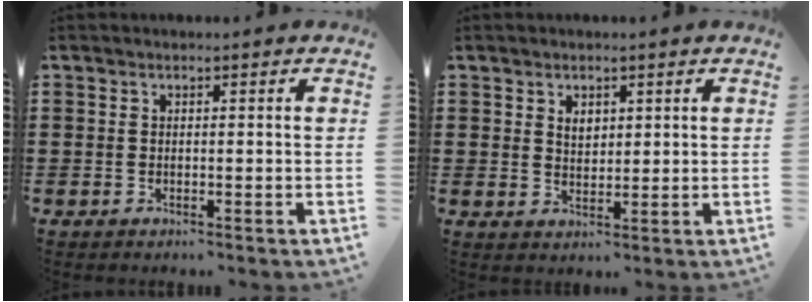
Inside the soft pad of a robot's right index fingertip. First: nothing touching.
{"total": 2.1, "force": [1.2, 1.4, 1.0], "torque": [-0.024, 0.004, 0.022]}